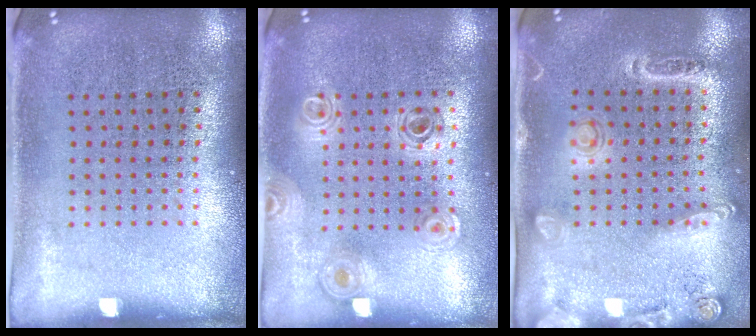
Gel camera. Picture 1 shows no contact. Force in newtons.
{"total": 0.8, "press": 0.8, "slide": 0.1}
{"total": 1.6, "press": 1.4, "slide": 0.8}